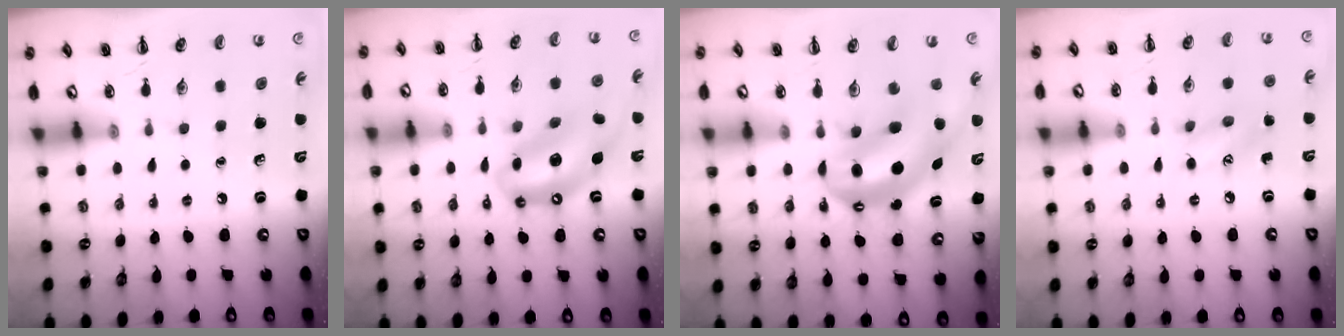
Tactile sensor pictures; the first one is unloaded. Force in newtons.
{"total": 12.8, "press": 12.3, "slide": 3.5}
{"total": 9.4, "press": 9.2, "slide": 2.2}
{"total": 8.3, "press": 8.3, "slide": 1.0}